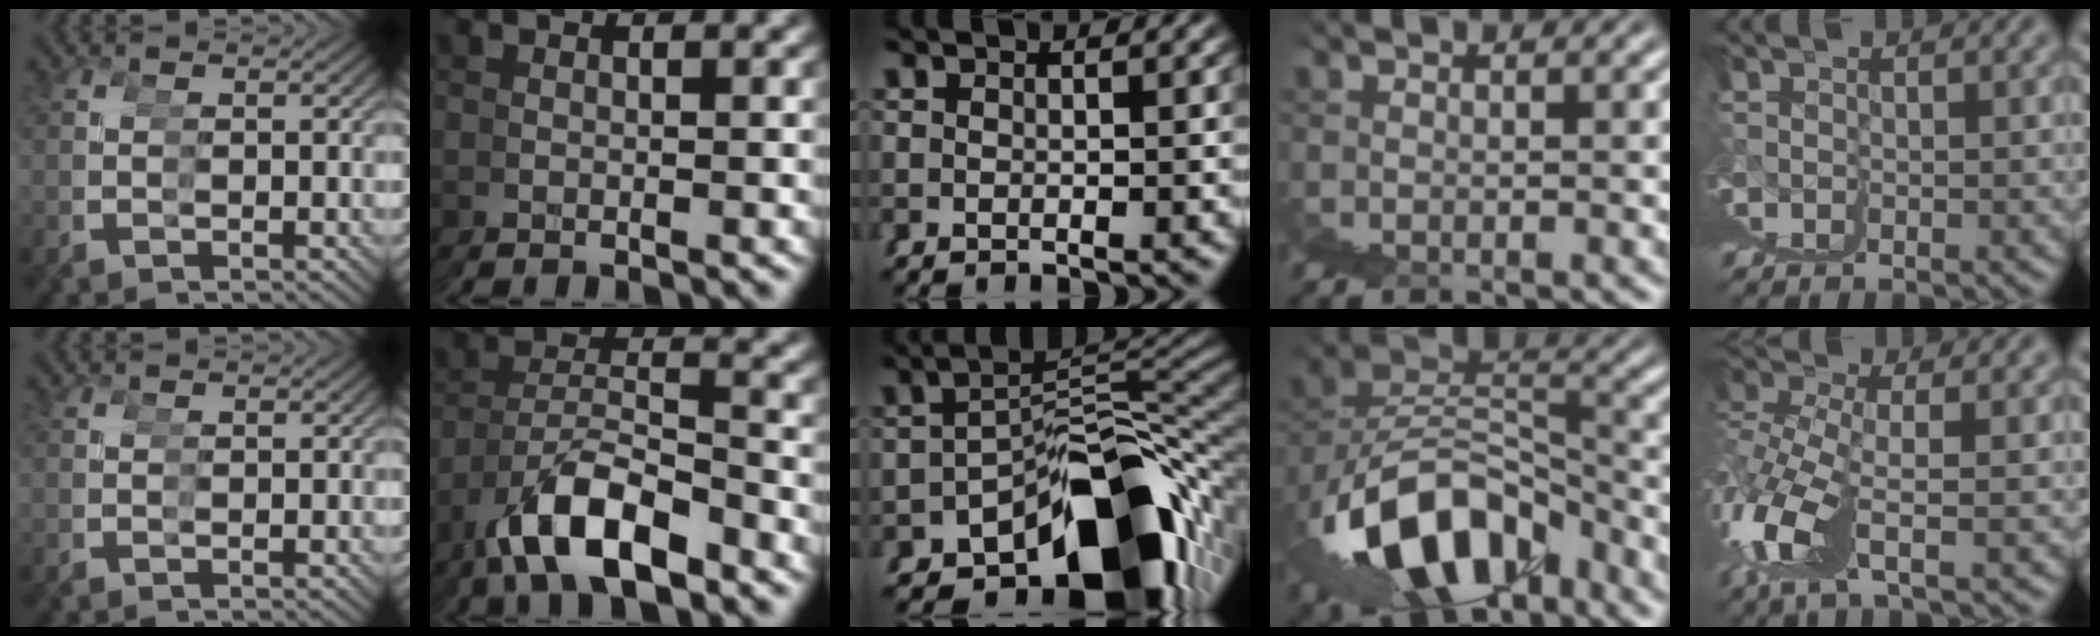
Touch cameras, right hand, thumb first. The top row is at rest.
{"thumb": {"total": 0.6, "force": [-0.1, 0.6, 0.0], "torque": [0.001, -0.001, -0.003]}, "index": {"total": 5.5, "force": [-2.7, 2.3, 4.2], "torque": [-0.078, 0.001, -0.049]}, "middle": {"total": 15.2, "force": [-9.0, 6.4, 10.5], "torque": [-0.112, -0.006, -0.123]}, "ring": {"total": 10.3, "force": [-2.2, 6.2, 7.9], "torque": [-0.116, -0.011, -0.026]}, "little": {"total": 6.0, "force": [0.7, -5.9, 0.5], "torque": [-0.005, 0.009, 0.024]}}